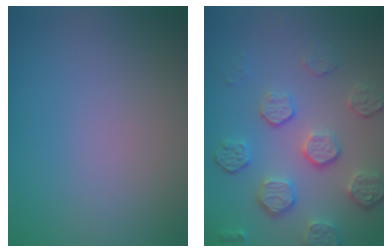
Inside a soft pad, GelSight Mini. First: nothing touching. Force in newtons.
{"total": 5.4, "press": 4.2, "slide": 3.3}